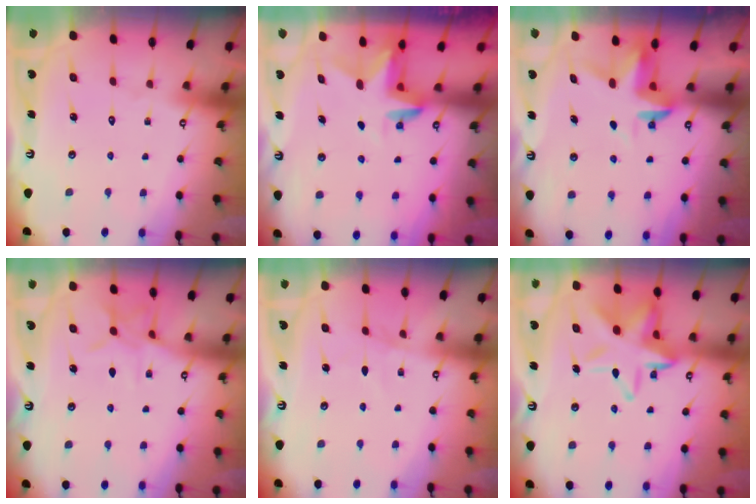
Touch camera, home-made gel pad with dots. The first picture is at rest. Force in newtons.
{"total": 2.9, "press": 2.9, "slide": 0.2}
{"total": 3.2, "press": 3.2, "slide": 0.5}
{"total": 7.8, "press": 7.8, "slide": 0.5}
{"total": 2.3, "press": 2.3, "slide": 0.3}
{"total": 15.4, "press": 15.3, "slide": 1.7}